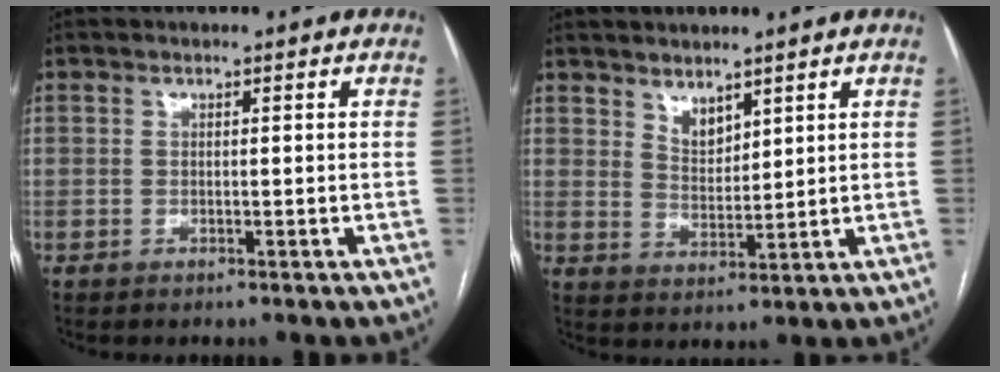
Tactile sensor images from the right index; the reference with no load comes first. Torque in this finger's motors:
{"motor_torque": [0.02, 0.03, 0.02, 0.02]}